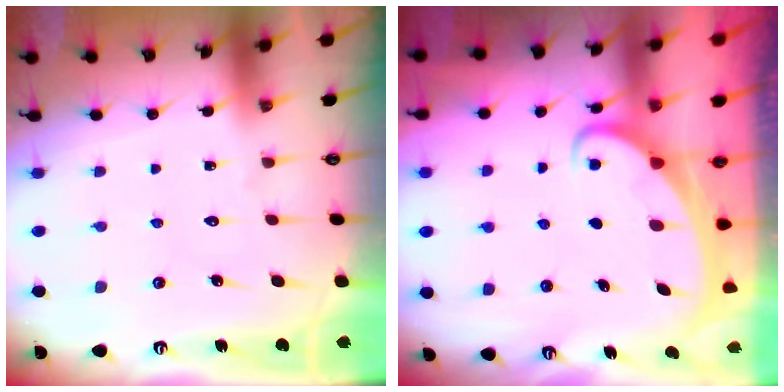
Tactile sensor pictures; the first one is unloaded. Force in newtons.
{"total": 2.4, "press": 2.3, "slide": 0.3}